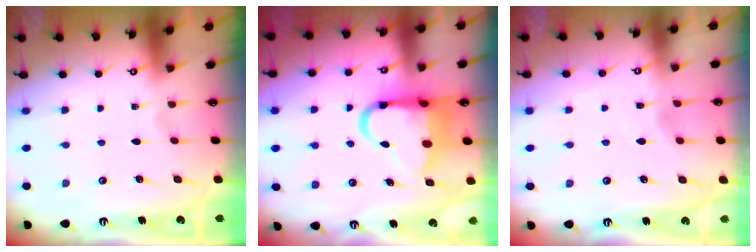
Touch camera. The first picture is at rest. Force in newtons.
{"total": 12.7, "press": 12.5, "slide": 2.3}
{"total": 2.9, "press": 2.9, "slide": 0.4}